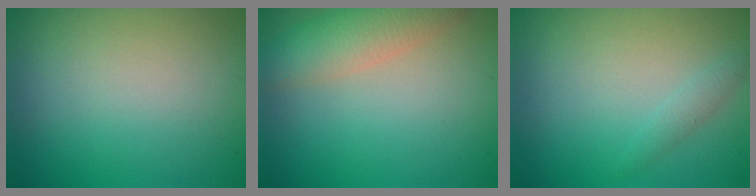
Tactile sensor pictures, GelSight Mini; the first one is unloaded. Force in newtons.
{"total": 4.4, "press": 4.4, "slide": 0.4}
{"total": 1.0, "press": 1.0, "slide": 0.1}